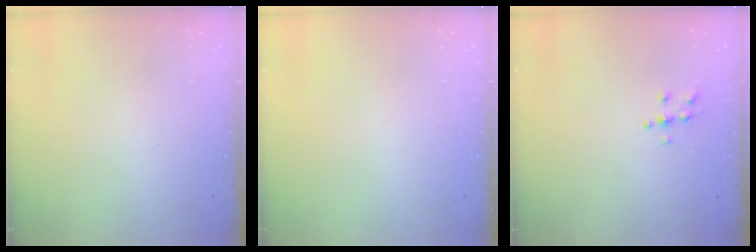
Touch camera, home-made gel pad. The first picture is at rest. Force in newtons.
{"total": 0.0}
{"total": 5.5, "press": 5.4, "slide": 0.6}